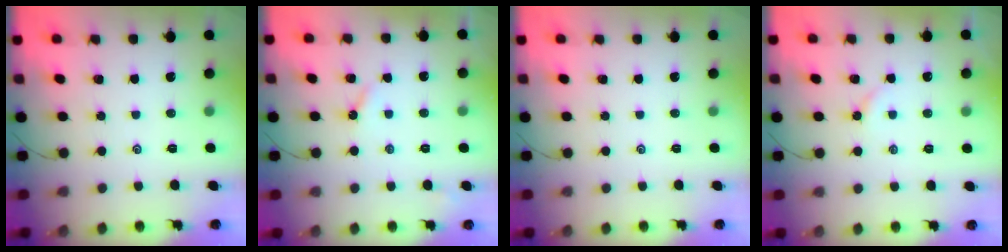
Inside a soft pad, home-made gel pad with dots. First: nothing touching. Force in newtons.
{"total": 2.9, "press": 2.8, "slide": 0.3}
{"total": 0.0}
{"total": 2.2, "press": 2.2, "slide": 0.3}